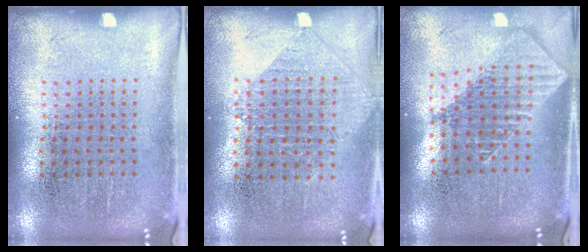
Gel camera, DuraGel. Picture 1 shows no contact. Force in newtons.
{"total": 1.0, "press": 0.9, "slide": 0.4}
{"total": 1.9, "press": 1.5, "slide": 1.1}